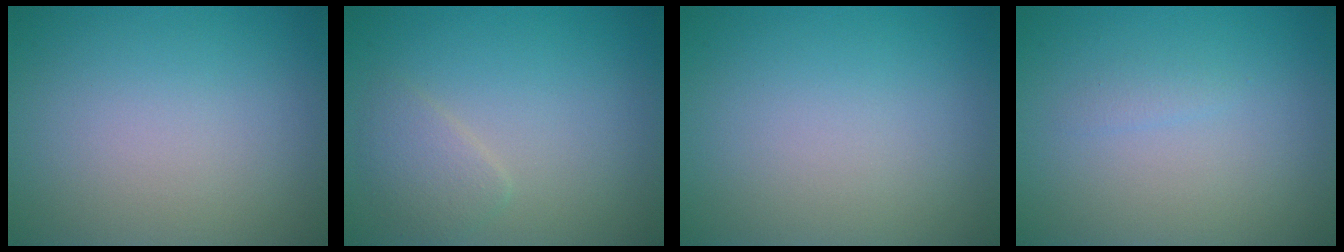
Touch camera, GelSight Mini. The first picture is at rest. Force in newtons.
{"total": 1.8, "press": 1.8, "slide": 0.1}
{"total": 0.0}
{"total": 0.7, "press": 0.7, "slide": 0.0}